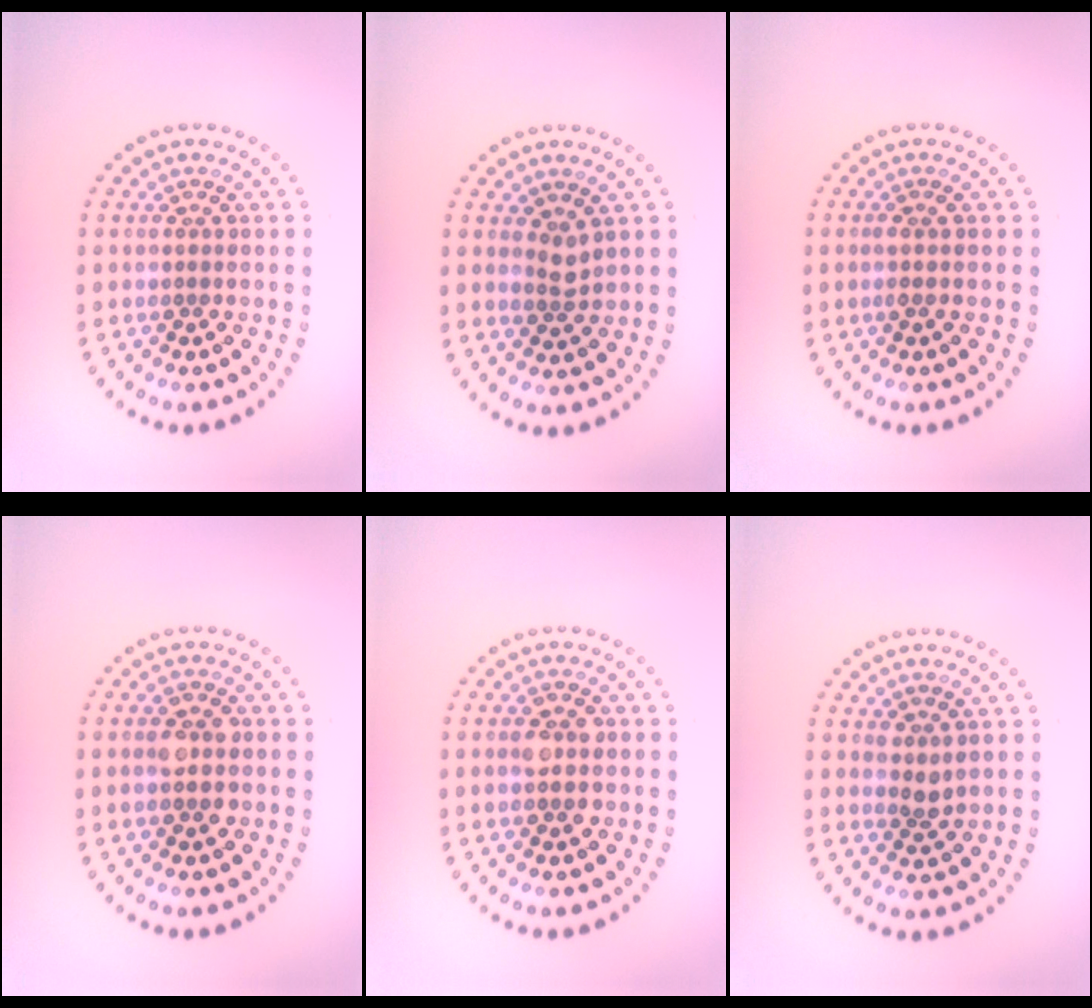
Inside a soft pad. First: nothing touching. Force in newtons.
{"total": 1.4, "press": 1.1, "slide": 0.9}
{"total": 0.6, "press": 0.5, "slide": 0.4}
{"total": 2.8, "press": 2.8, "slide": 0.1}
{"total": 2.8, "press": 2.8, "slide": 0.2}
{"total": 1.3, "press": 1.1, "slide": 0.7}